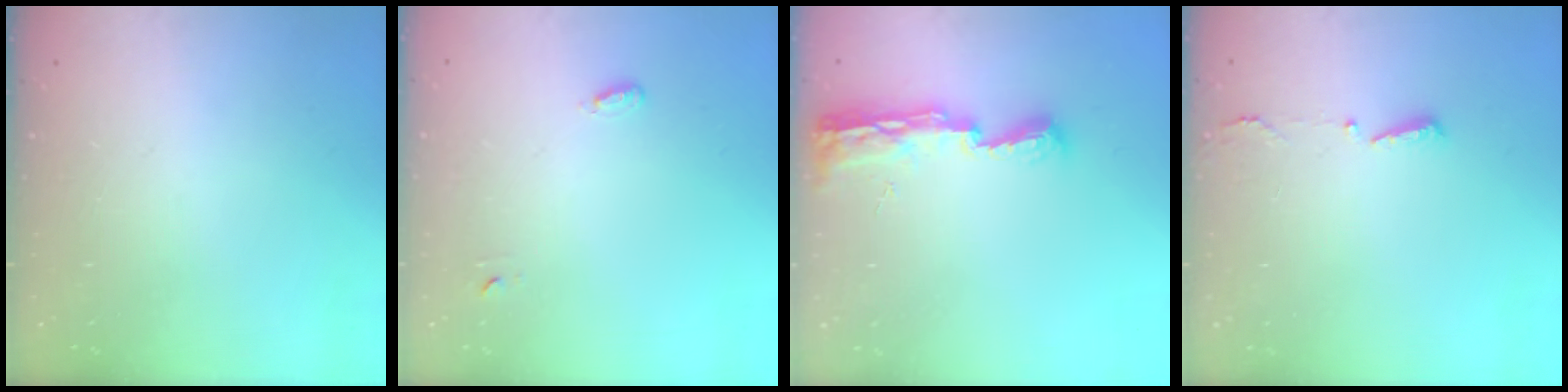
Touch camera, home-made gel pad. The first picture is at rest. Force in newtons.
{"total": 3.7, "press": 3.3, "slide": 1.6}
{"total": 9.3, "press": 9.3, "slide": 0.5}
{"total": 2.9, "press": 2.8, "slide": 0.6}